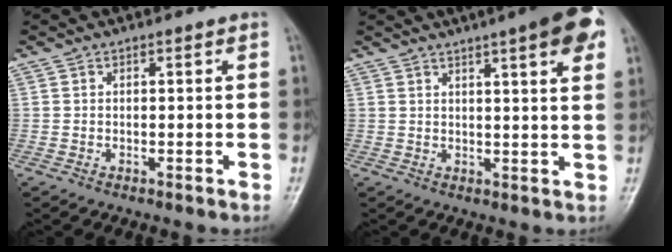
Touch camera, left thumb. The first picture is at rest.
{"total": 11.0, "force": [5.9, 2.0, 9.0], "torque": [-0.104, -0.007, 0.070]}